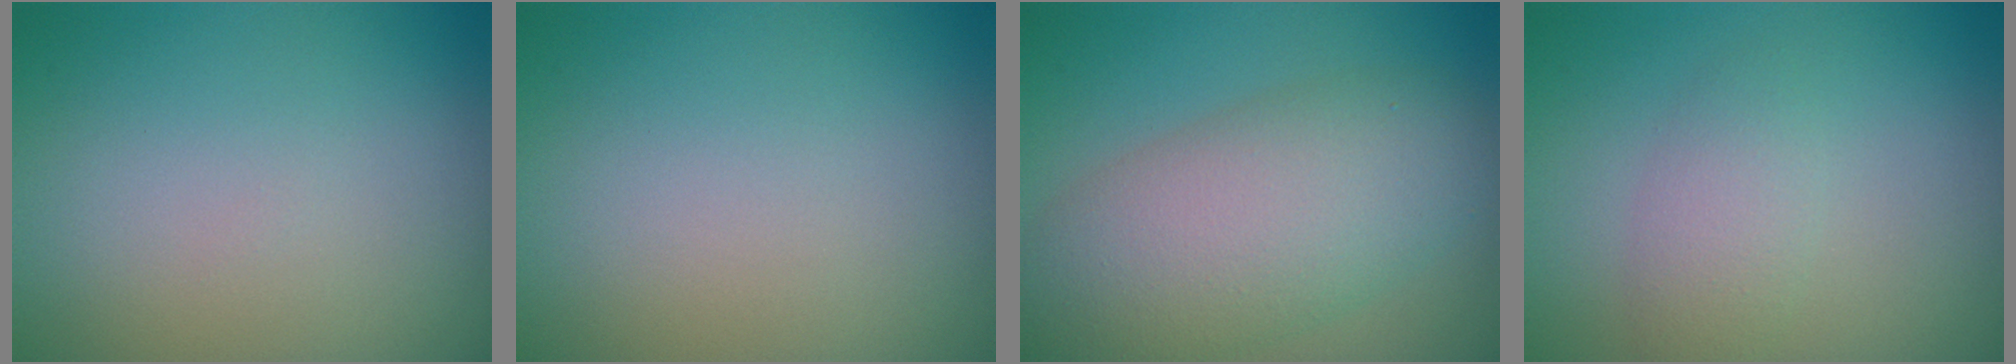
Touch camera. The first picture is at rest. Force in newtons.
{"total": 0.0}
{"total": 8.1, "press": 8.1, "slide": 0.6}
{"total": 2.2, "press": 2.2, "slide": 0.1}